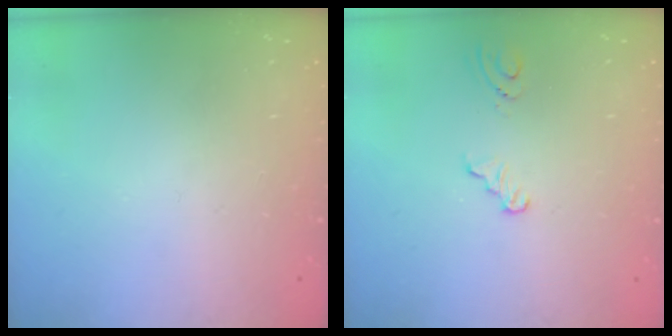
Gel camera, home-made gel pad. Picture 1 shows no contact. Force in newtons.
{"total": 2.7, "press": 2.3, "slide": 1.5}